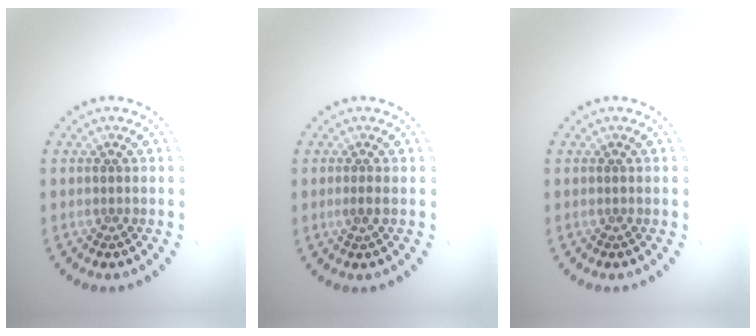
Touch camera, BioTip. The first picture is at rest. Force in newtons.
{"total": 0.7, "press": 0.4, "slide": 0.6}
{"total": 0.0}